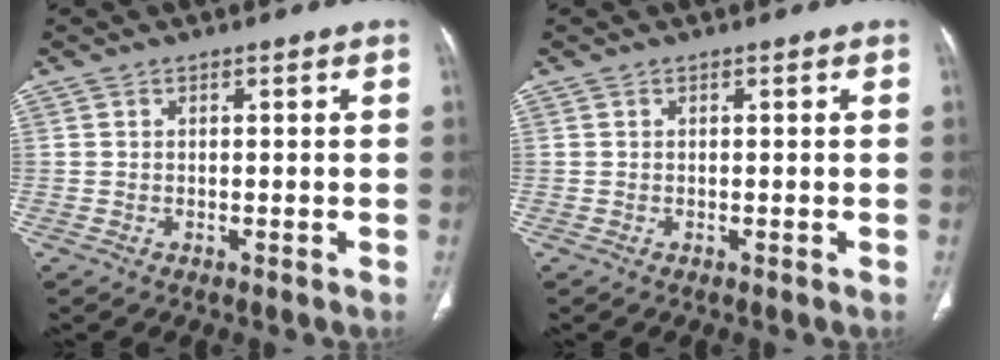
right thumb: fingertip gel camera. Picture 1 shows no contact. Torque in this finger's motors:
{"motor_torque": [-0.01, 0.01, -0.01, 0.01, 0.01]}